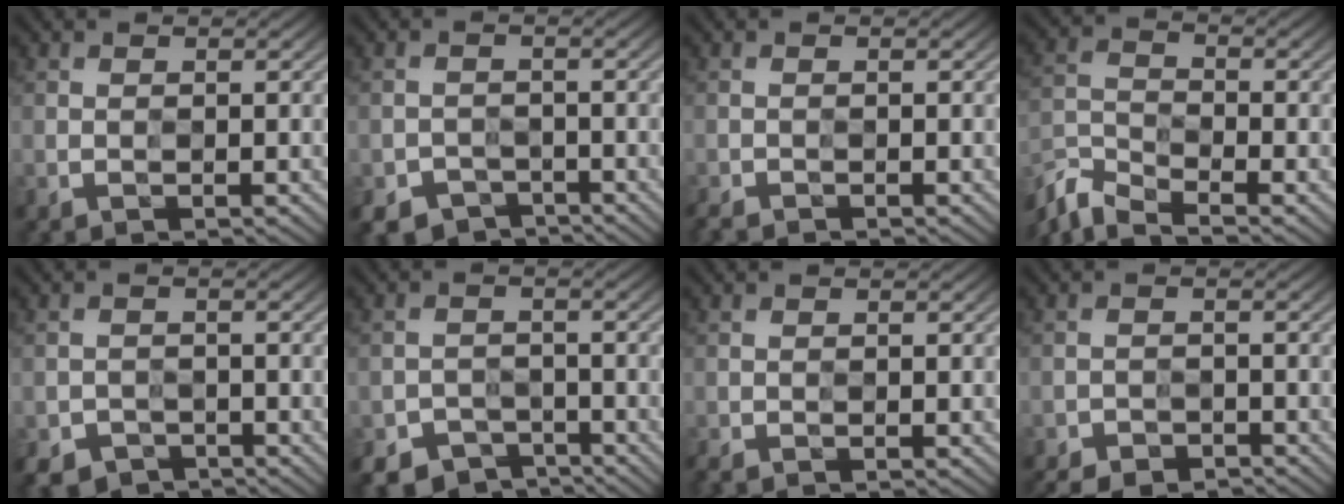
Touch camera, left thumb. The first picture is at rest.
{"total": 2.2, "force": [-1.7, 1.1, -0.9], "torque": [0.014, -0.003, -0.034]}
{"total": 2.0, "force": [-1.6, 0.6, 1.1], "torque": [-0.023, -0.006, -0.029]}
{"total": 7.6, "force": [-6.7, 2.3, 2.8], "torque": [-0.070, -0.015, -0.141]}
{"total": 2.1, "force": [-1.5, 1.3, -0.6], "torque": [0.009, -0.006, -0.031]}
{"total": 2.7, "force": [-2.2, 1.0, -1.3], "torque": [0.025, 0.002, -0.046]}
{"total": 1.1, "force": [-0.8, 0.2, 0.7], "torque": [-0.019, -0.003, -0.016]}
{"total": 4.6, "force": [-4.0, 1.5, 1.5], "torque": [-0.032, -0.015, -0.067]}